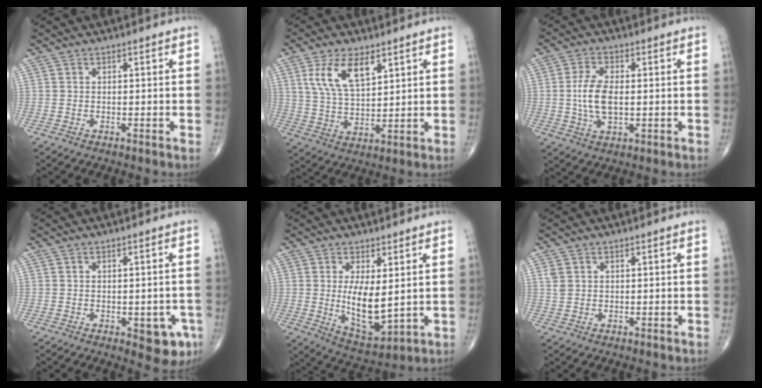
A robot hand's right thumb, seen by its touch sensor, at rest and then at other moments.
{"total": 9.7, "force": [4.8, 4.3, 7.3], "torque": [-0.129, -0.021, 0.100]}
{"total": 7.5, "force": [0.0, 3.6, 6.6], "torque": [-0.137, -0.004, -0.002]}
{"total": 6.1, "force": [-2.2, 2.8, 5.0], "torque": [-0.033, 0.000, -0.020]}
{"total": 9.6, "force": [0.9, 3.9, 8.7], "torque": [-0.136, -0.030, 0.033]}
{"total": 1.6, "force": [0.7, 1.2, 0.8], "torque": [-0.015, -0.001, 0.018]}